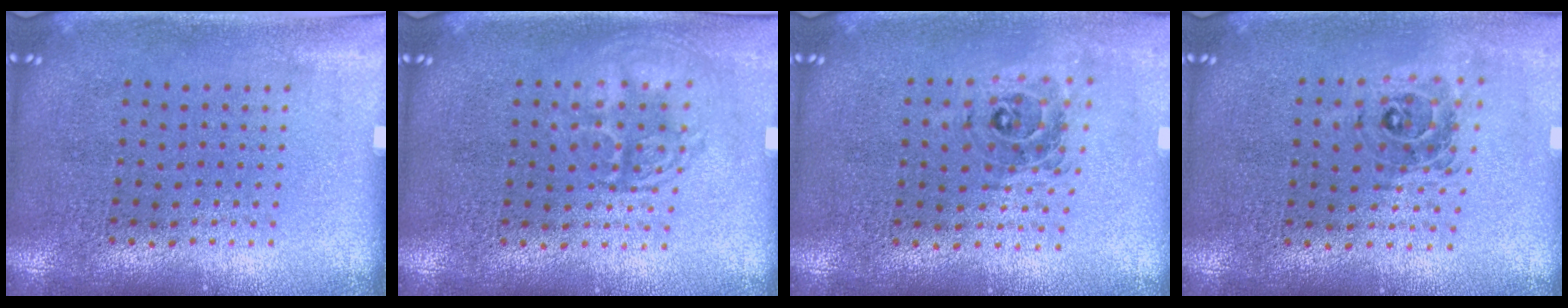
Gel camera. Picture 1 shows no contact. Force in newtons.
{"total": 1.3, "press": 1.3, "slide": 0.1}
{"total": 0.7, "press": 0.7, "slide": 0.1}
{"total": 0.8, "press": 0.8, "slide": 0.1}